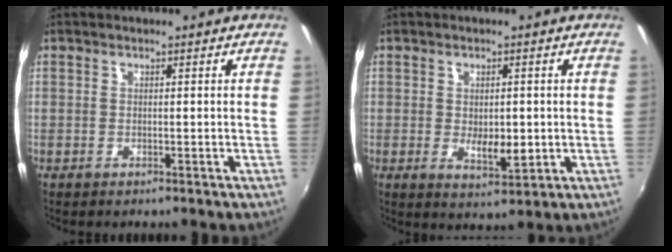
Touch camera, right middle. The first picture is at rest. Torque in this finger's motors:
{"motor_torque": [0.07, 0.10, 0.02, 0.04]}